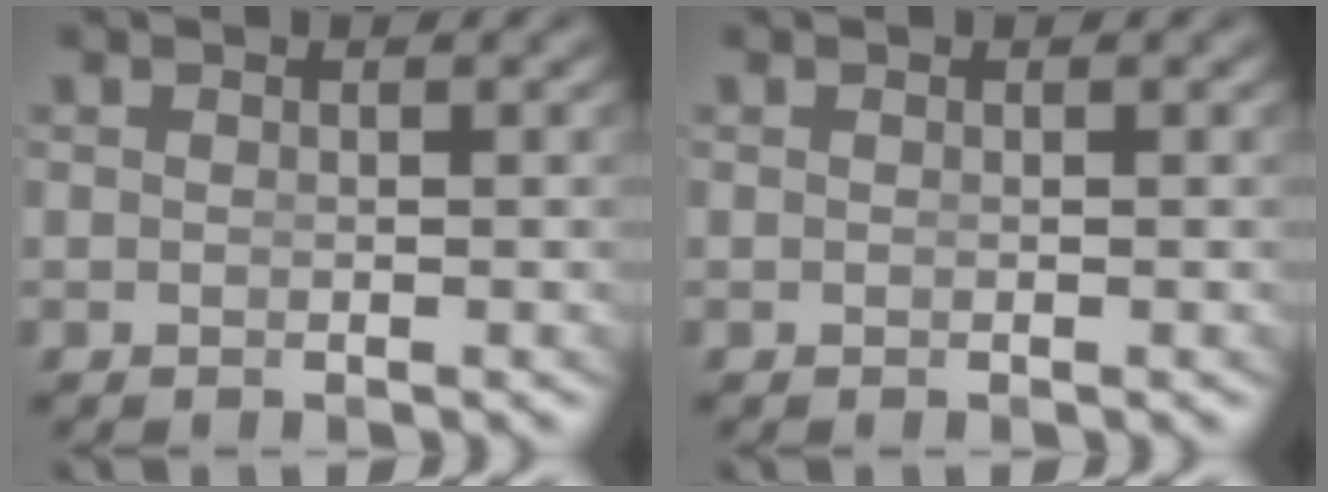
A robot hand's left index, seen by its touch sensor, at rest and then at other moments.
{"total": 0.0}